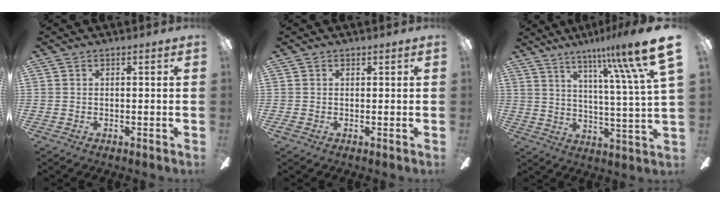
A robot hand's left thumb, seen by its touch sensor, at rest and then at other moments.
{"total": 0.7, "force": [0.3, 0.6, 0.1], "torque": [-0.001, 0.003, 0.004]}
{"total": 15.8, "force": [9.8, 0.5, 12.3], "torque": [-0.199, -0.061, 0.143]}